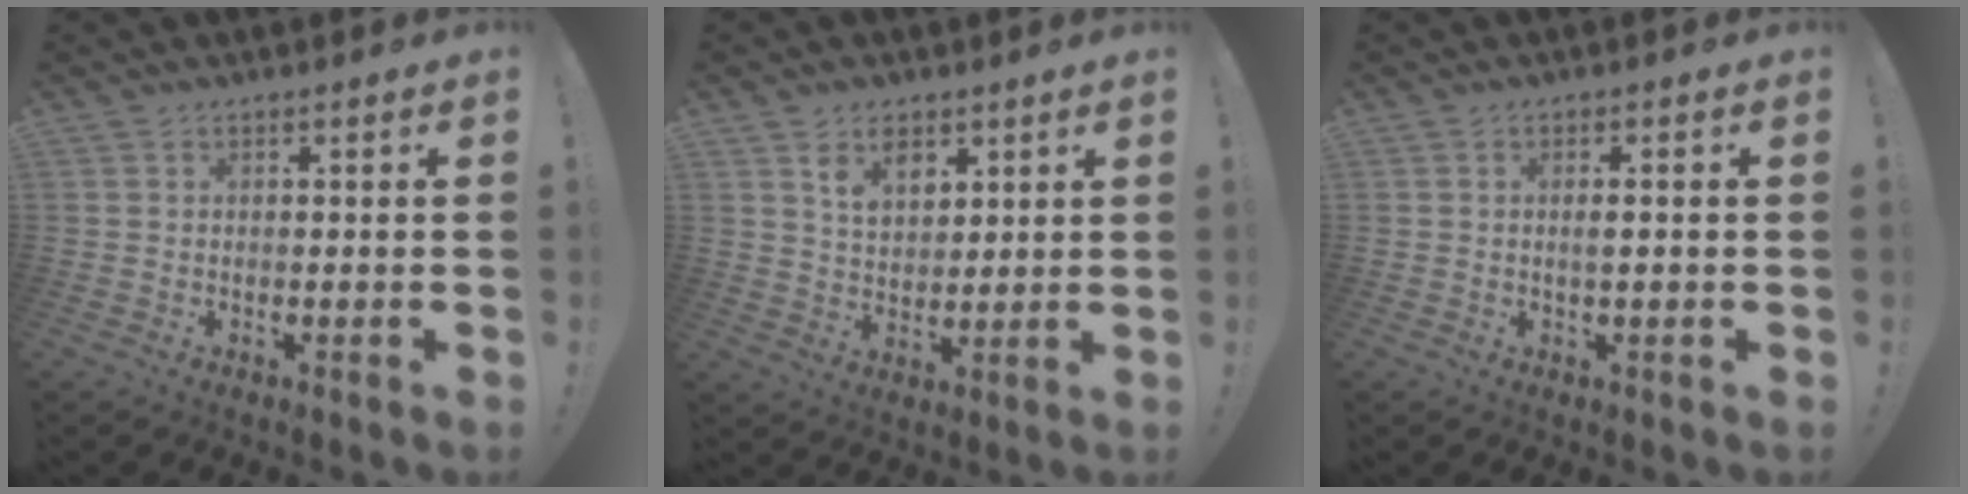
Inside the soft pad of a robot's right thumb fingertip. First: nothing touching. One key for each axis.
{"total": 7.6, "fx": 4.4, "fy": 4.9, "fz": 3.8, "tx": -0.060, "ty": -0.020, "tz": 0.081}
{"total": 1.8, "fx": -0.1, "fy": 0.2, "fz": 1.8, "tx": -0.031, "ty": -0.001, "tz": -0.004}